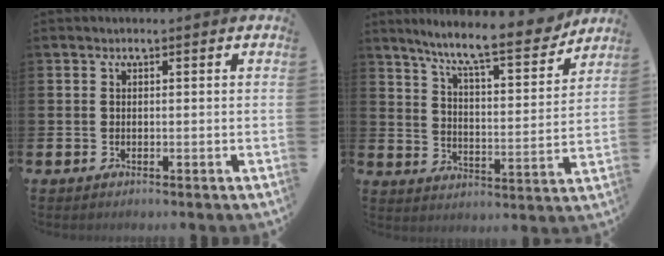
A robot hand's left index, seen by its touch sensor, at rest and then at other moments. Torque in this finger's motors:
{"motor_torque": [1.00, -1.14, 0.72, 0.21]}